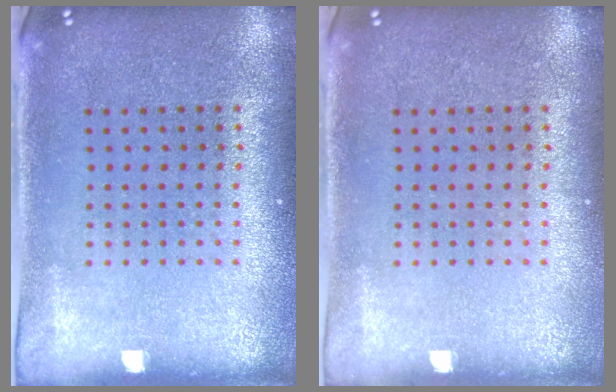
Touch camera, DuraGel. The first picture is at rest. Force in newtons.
{"total": 0.0}